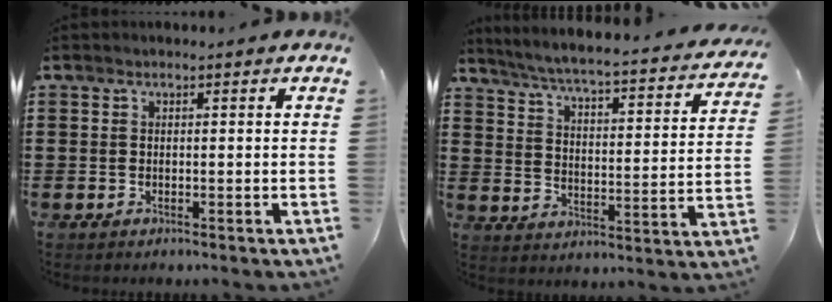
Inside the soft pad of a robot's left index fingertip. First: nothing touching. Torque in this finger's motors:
{"motor_torque": [1.28, -0.86, 0.56, 0.14]}